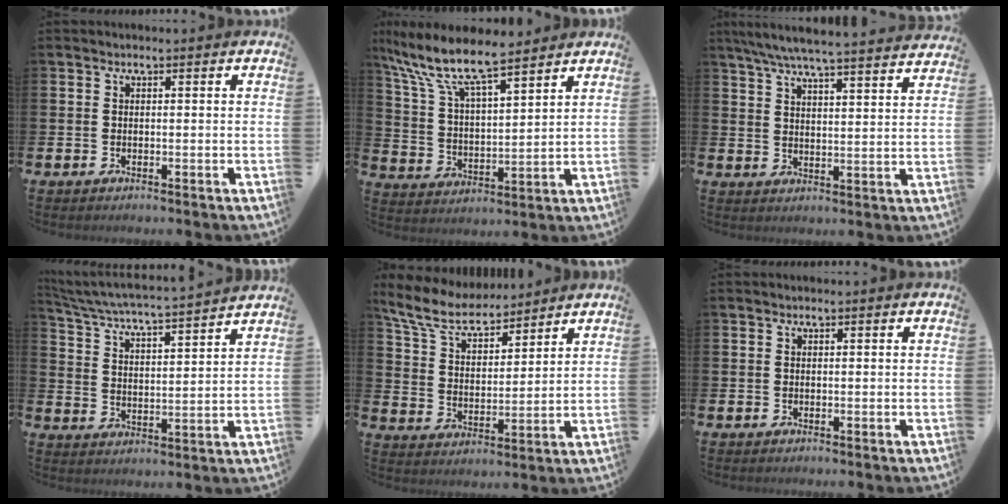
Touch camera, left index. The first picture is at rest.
{"total": 9.7, "force": [8.5, 2.0, 4.2], "torque": [-0.122, -0.047, 0.149]}
{"total": 6.8, "force": [6.4, 0.1, 2.2], "torque": [-0.059, -0.044, 0.112]}
{"total": 5.0, "force": [4.8, -0.2, 1.5], "torque": [-0.054, -0.046, 0.075]}
{"total": 7.9, "force": [7.1, 2.3, 2.5], "torque": [-0.084, -0.038, 0.128]}
{"total": 0.0}